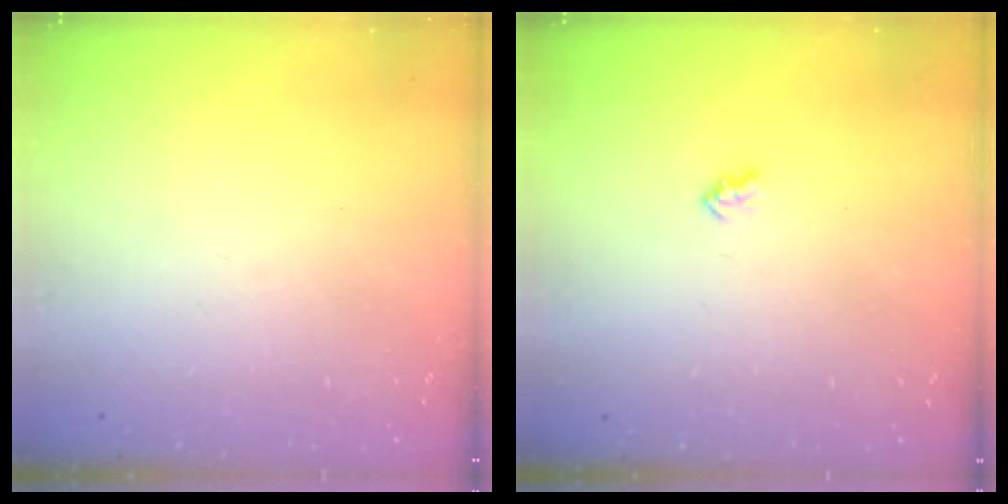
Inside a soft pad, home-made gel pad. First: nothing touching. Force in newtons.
{"total": 2.0, "press": 2.0, "slide": 0.3}